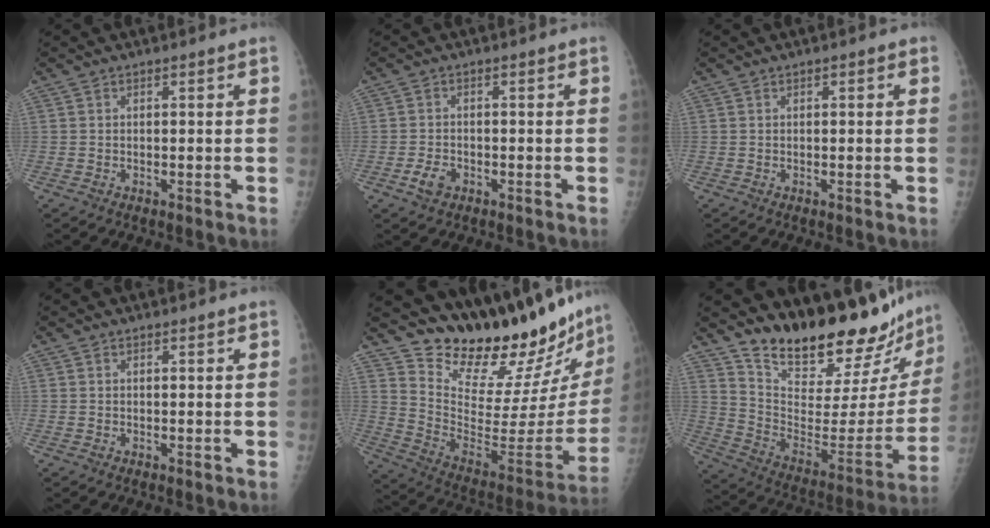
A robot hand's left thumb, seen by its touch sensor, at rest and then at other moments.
{"total": 3.0, "force": [-1.4, 2.0, 1.7], "torque": [-0.029, 0.003, -0.024]}
{"total": 0.8, "force": [0.3, 0.3, 0.6], "torque": [-0.006, 0.003, 0.002]}
{"total": 0.0}
{"total": 27.2, "force": [24.9, 5.2, 9.8], "torque": [-0.114, -0.214, 0.355]}
{"total": 26.0, "force": [23.2, 5.6, 10.2], "torque": [-0.127, -0.176, 0.341]}